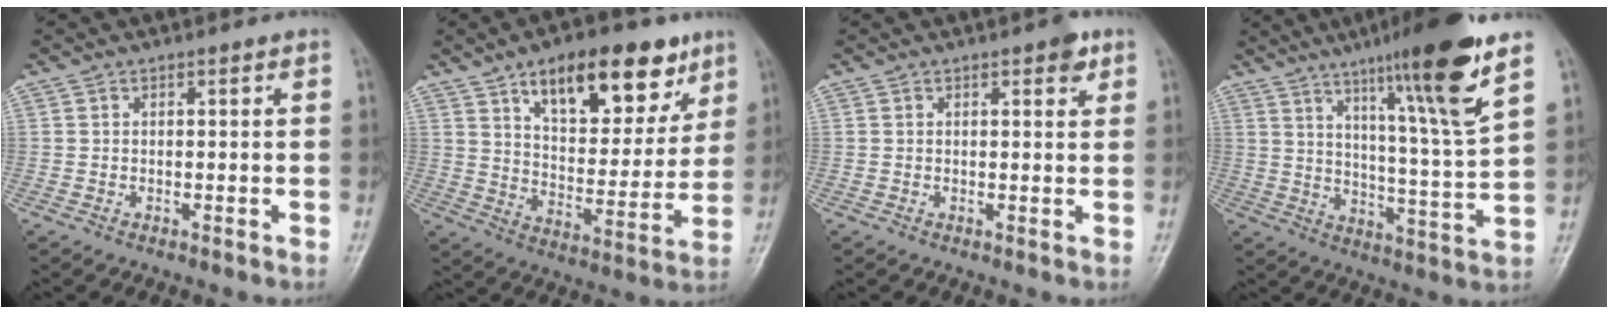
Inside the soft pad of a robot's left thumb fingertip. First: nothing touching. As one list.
[{"total": 20.0, "force": [11.3, 9.4, 13.6], "torque": [-0.148, -0.043, 0.178]}, {"total": 2.7, "force": [1.5, 1.2, 1.9], "torque": [-0.015, -0.004, 0.015]}, {"total": 18.1, "force": [10.9, 0.6, 14.4], "torque": [-0.213, -0.055, 0.168]}]